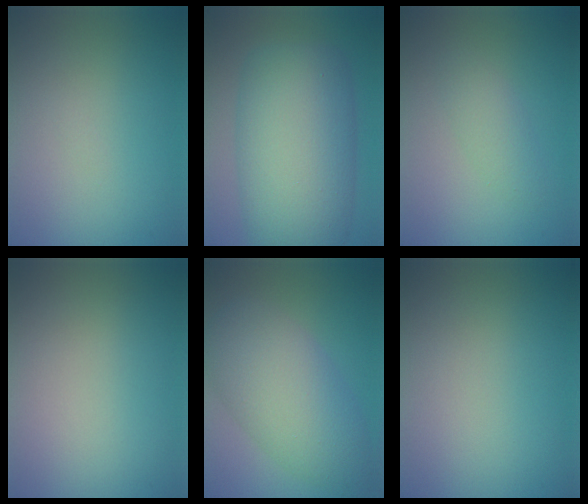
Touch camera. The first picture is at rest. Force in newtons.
{"total": 12.3, "press": 12.3, "slide": 0.4}
{"total": 1.7, "press": 1.7, "slide": 0.1}
{"total": 0.0}
{"total": 7.5, "press": 7.5, "slide": 0.1}
{"total": 0.0}